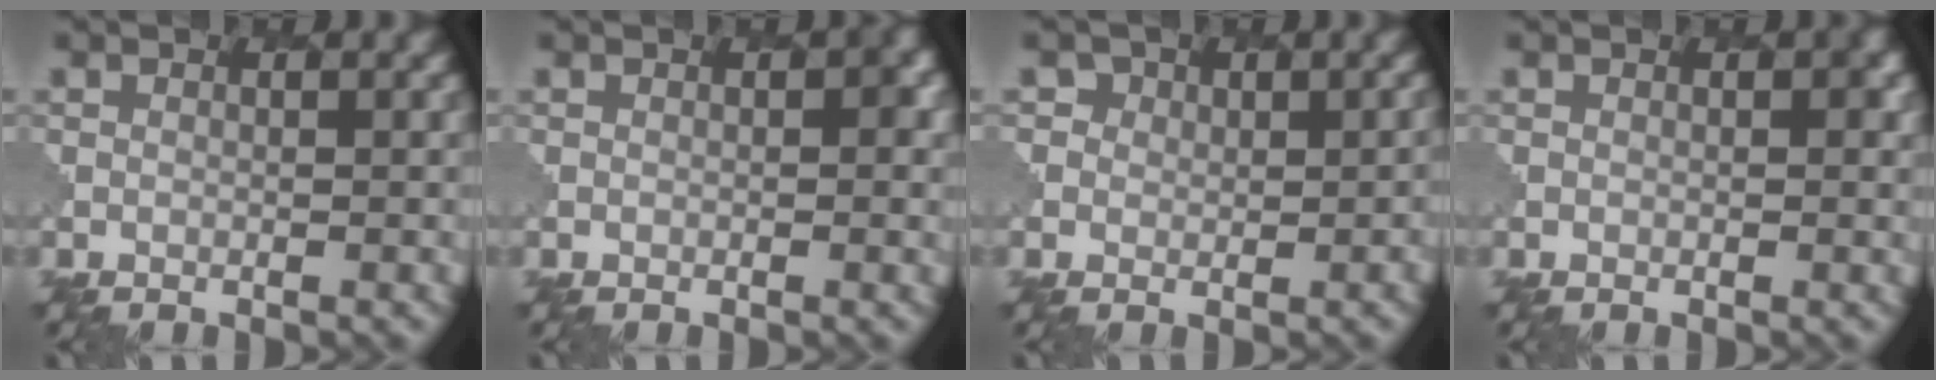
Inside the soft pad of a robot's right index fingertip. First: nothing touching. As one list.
[{"total": 1.5, "force": [-0.1, 0.7, 1.3], "torque": [-0.014, 0.004, -0.003]}, {"total": 3.1, "force": [0.7, 2.9, 0.9], "torque": [0.005, 0.012, -0.010]}, {"total": 1.2, "force": [0.1, 0.6, 1.0], "torque": [-0.010, 0.002, -0.001]}]